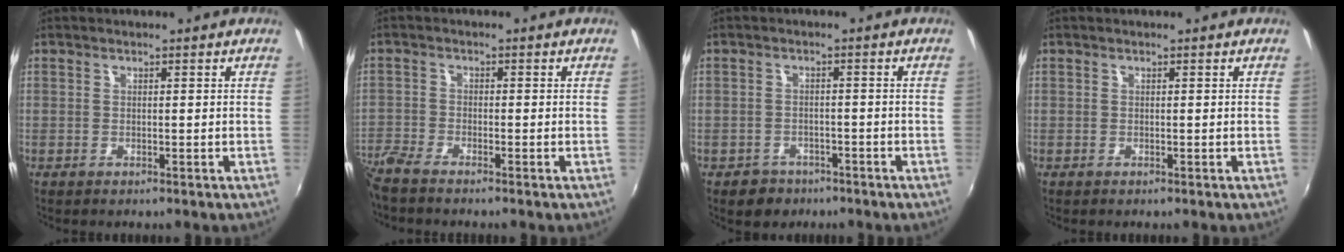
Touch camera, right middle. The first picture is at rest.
{"total": 6.1, "force": [-5.6, 0.6, 2.4], "torque": [-0.072, -0.020, -0.114]}
{"total": 4.1, "force": [-2.7, 3.0, 0.8], "torque": [-0.032, 0.003, -0.036]}
{"total": 0.0}